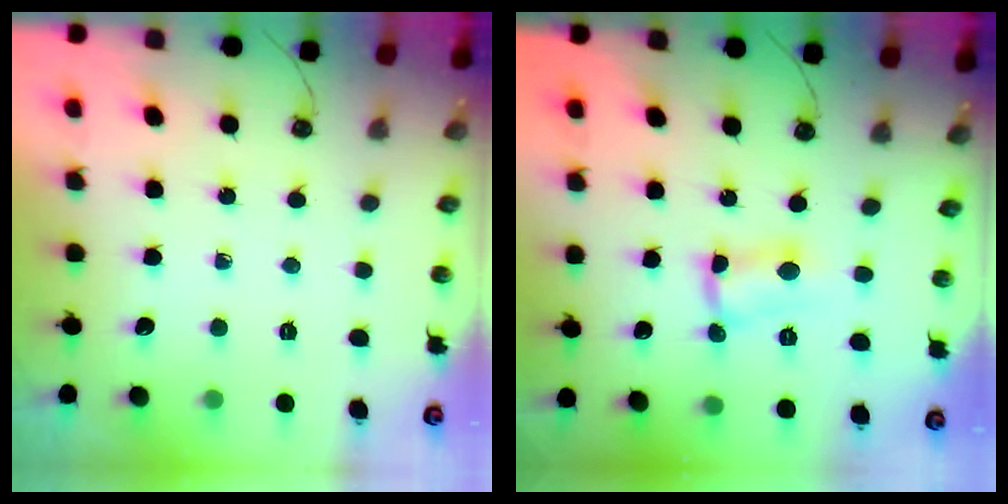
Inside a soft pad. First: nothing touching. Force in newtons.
{"total": 2.3, "press": 2.2, "slide": 0.6}